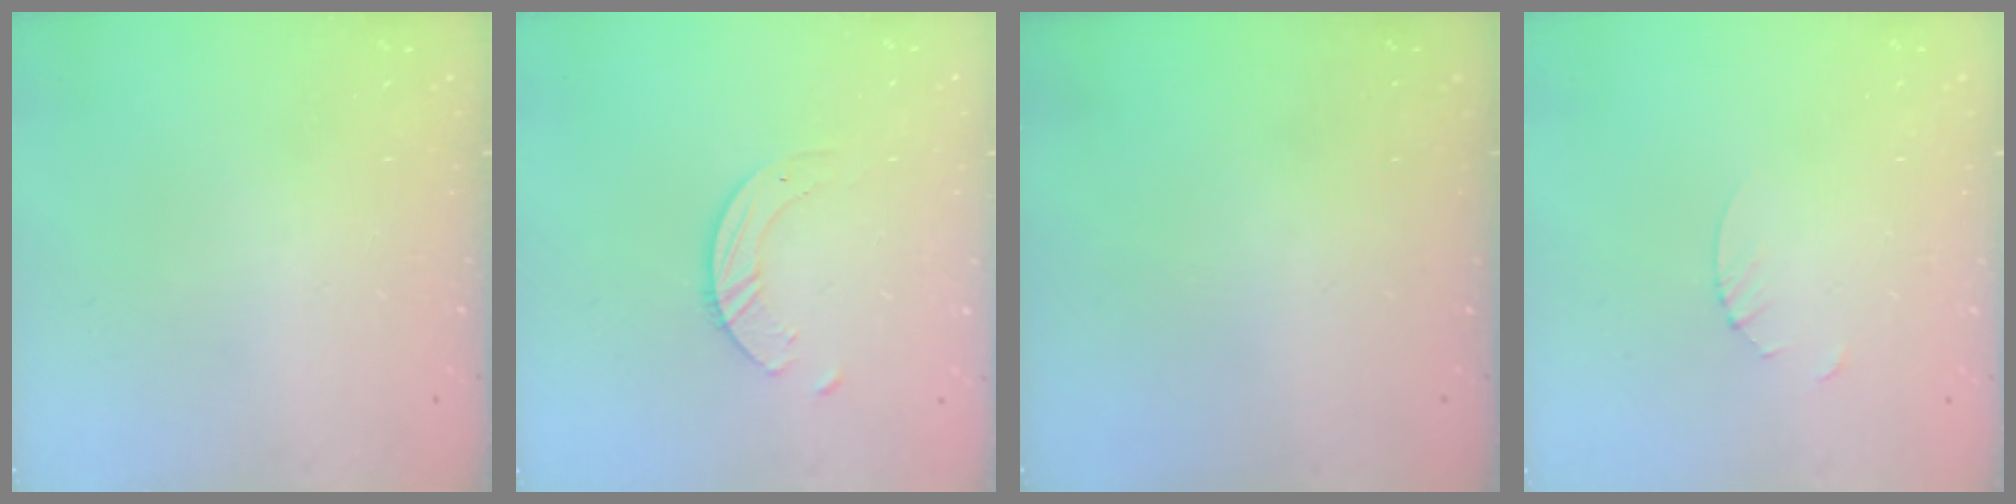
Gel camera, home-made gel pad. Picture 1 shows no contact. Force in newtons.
{"total": 3.8, "press": 3.8, "slide": 0.4}
{"total": 0.0}
{"total": 2.7, "press": 2.7, "slide": 0.3}